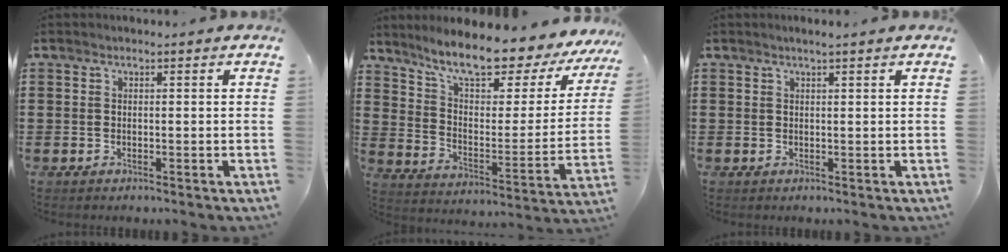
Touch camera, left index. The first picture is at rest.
{"total": 10.3, "force": [8.7, 1.6, 5.3], "torque": [-0.115, -0.063, 0.143]}
{"total": 0.7, "force": [0.5, -0.1, 0.5], "torque": [-0.009, -0.001, 0.009]}